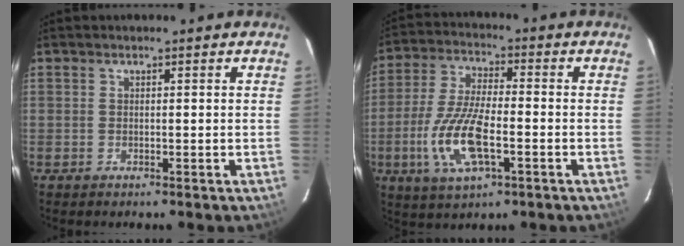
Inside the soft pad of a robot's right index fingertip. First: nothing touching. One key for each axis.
{"total": 13.2, "fx": -4.0, "fy": 4.7, "fz": 11.6, "tx": -0.249, "ty": -0.007, "tz": -0.076}